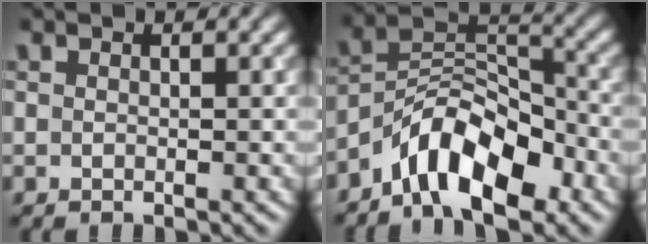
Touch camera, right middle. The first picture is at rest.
{"total": 7.9, "force": [-5.4, 3.3, 4.7], "torque": [-0.066, 0.010, -0.108]}